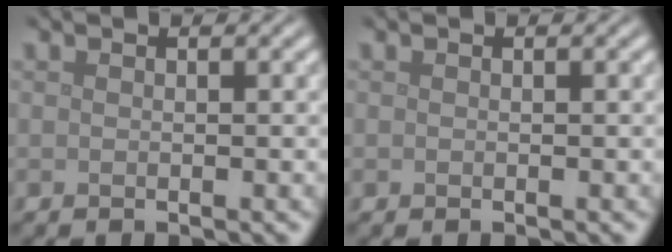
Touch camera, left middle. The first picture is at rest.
{"total": 0.0}